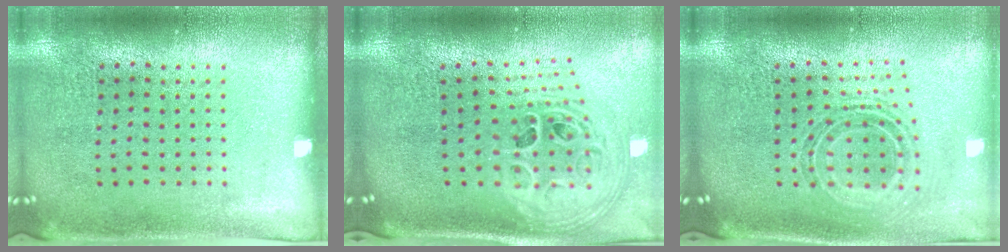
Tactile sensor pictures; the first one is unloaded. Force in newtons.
{"total": 2.9, "press": 2.0, "slide": 2.1}
{"total": 0.9, "press": 0.8, "slide": 0.4}